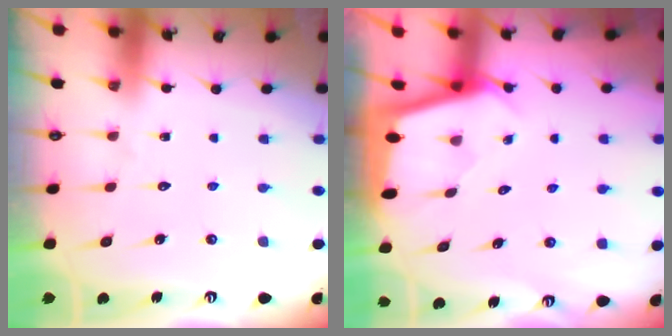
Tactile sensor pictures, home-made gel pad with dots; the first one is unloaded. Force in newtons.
{"total": 2.1, "press": 2.1, "slide": 0.1}